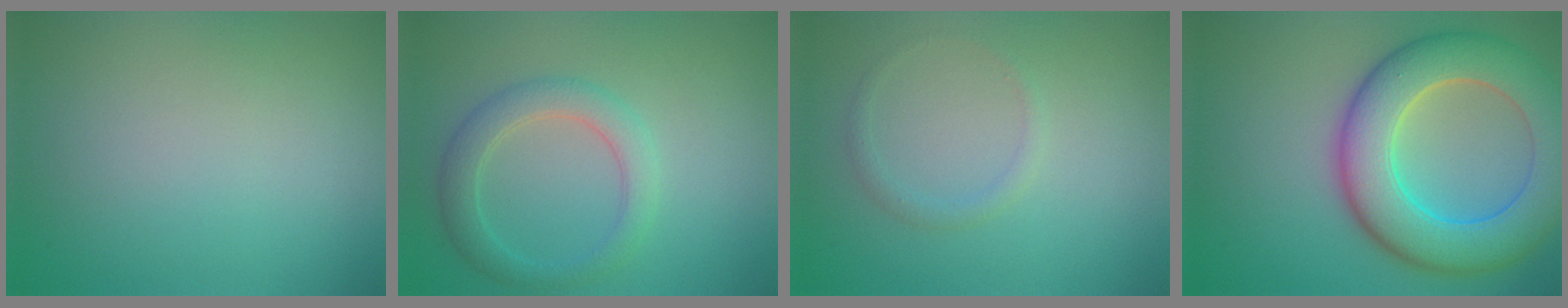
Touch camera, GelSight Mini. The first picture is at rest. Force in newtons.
{"total": 3.2, "press": 3.2, "slide": 0.3}
{"total": 1.0, "press": 1.0, "slide": 0.0}
{"total": 10.2, "press": 10.2, "slide": 0.4}